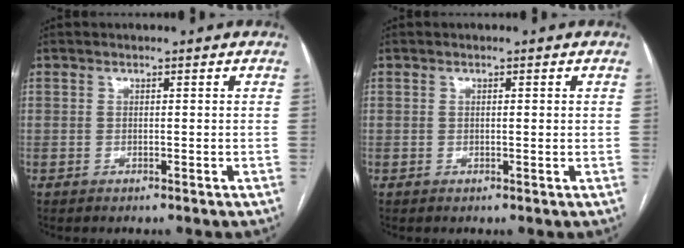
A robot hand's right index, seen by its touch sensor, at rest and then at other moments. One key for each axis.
{"total": 0.9, "fx": 0.2, "fy": 0.1, "fz": 0.8, "tx": -0.016, "ty": 0.001, "tz": 0.003}